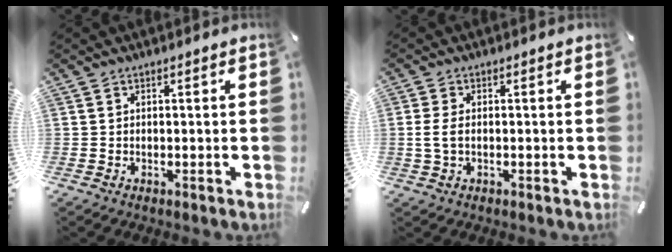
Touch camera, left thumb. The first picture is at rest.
{"total": 3.7, "force": [-0.2, 1.9, 3.2], "torque": [-0.073, 0.000, -0.006]}